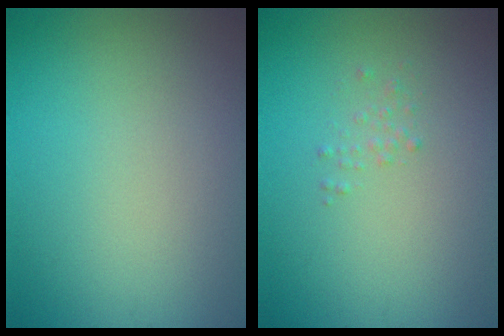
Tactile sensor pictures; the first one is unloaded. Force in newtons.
{"total": 0.6, "press": 0.6, "slide": 0.1}